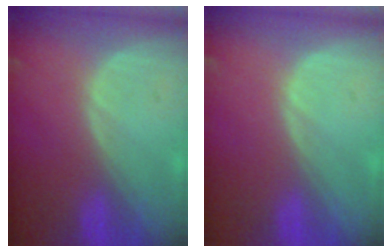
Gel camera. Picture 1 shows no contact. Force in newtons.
{"total": 0.0}